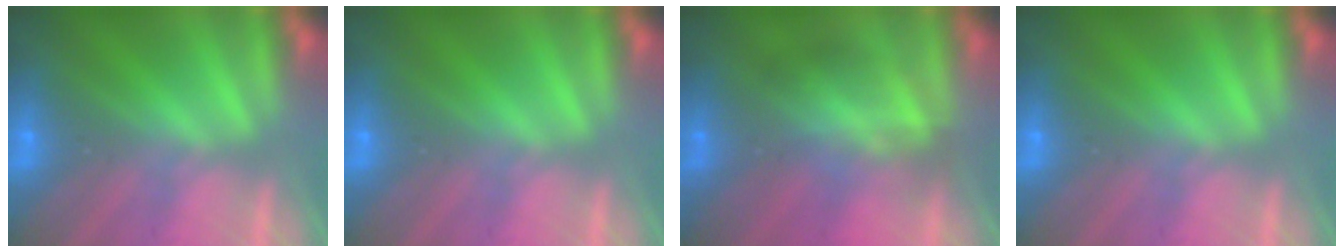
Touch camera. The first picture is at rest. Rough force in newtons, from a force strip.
{"total": 0.0}
{"total": 2.9}
{"total": 0.0}